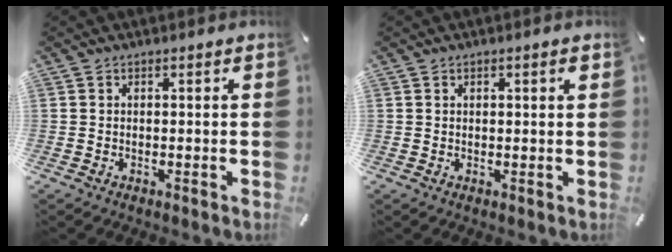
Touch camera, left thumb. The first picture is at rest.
{"total": 1.4, "force": [0.6, 0.3, 1.3], "torque": [-0.025, 0.002, 0.009]}